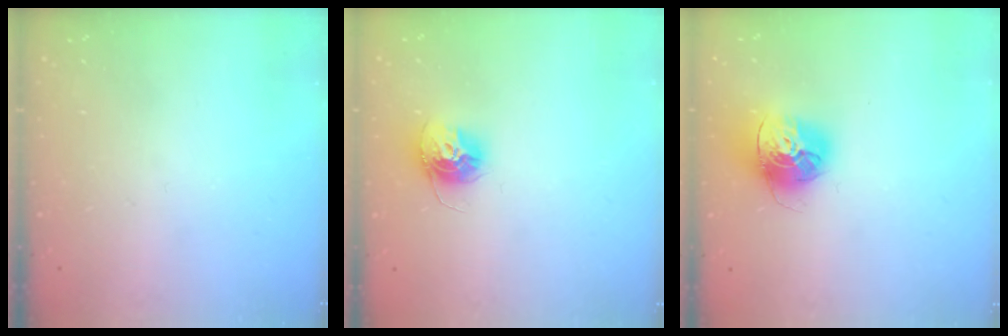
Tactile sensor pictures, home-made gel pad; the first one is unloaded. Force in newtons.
{"total": 12.1, "press": 12.1, "slide": 1.1}
{"total": 15.7, "press": 15.6, "slide": 1.6}